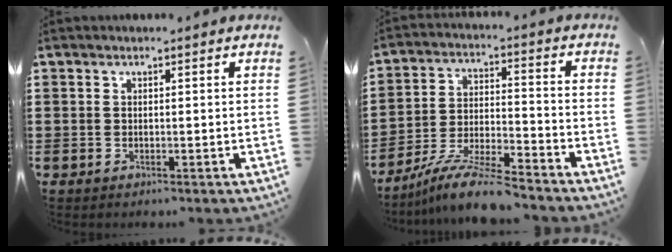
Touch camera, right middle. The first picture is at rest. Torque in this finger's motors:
{"motor_torque": [1.18, -0.96, 0.34, 0.16]}